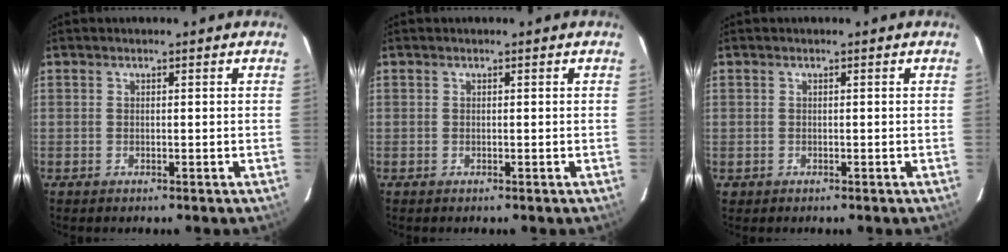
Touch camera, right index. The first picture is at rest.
{"total": 0.0}
{"total": 0.8, "force": [-0.3, 0.8, 0.0], "torque": [0.002, 0.002, -0.001]}